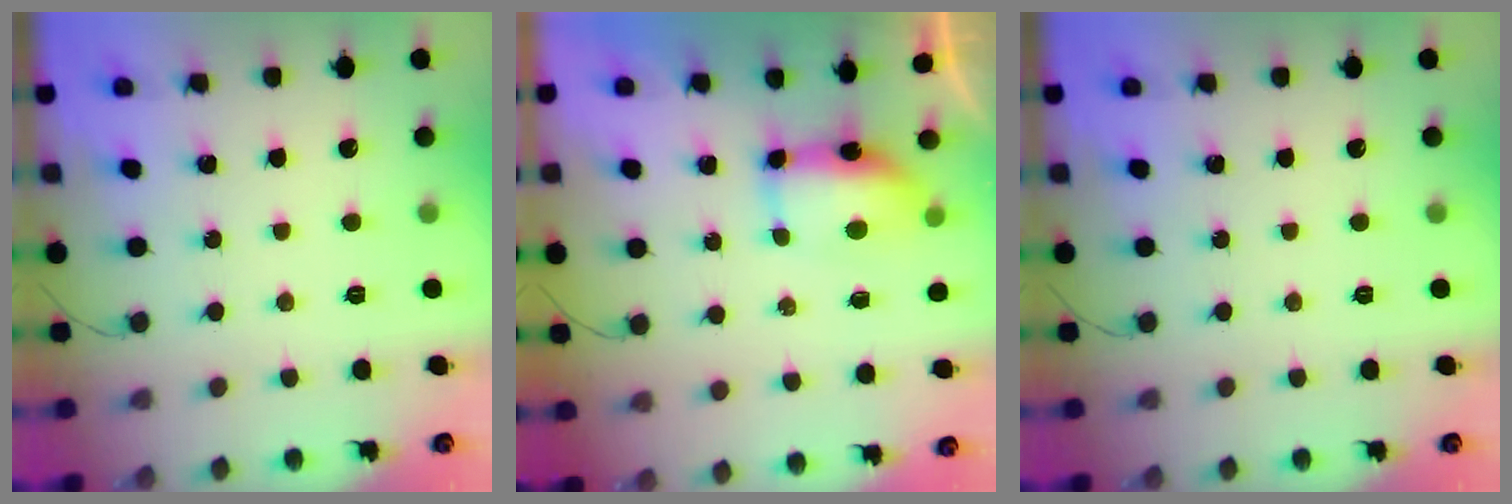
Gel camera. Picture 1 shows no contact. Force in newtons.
{"total": 7.3, "press": 7.3, "slide": 0.8}
{"total": 0.0}